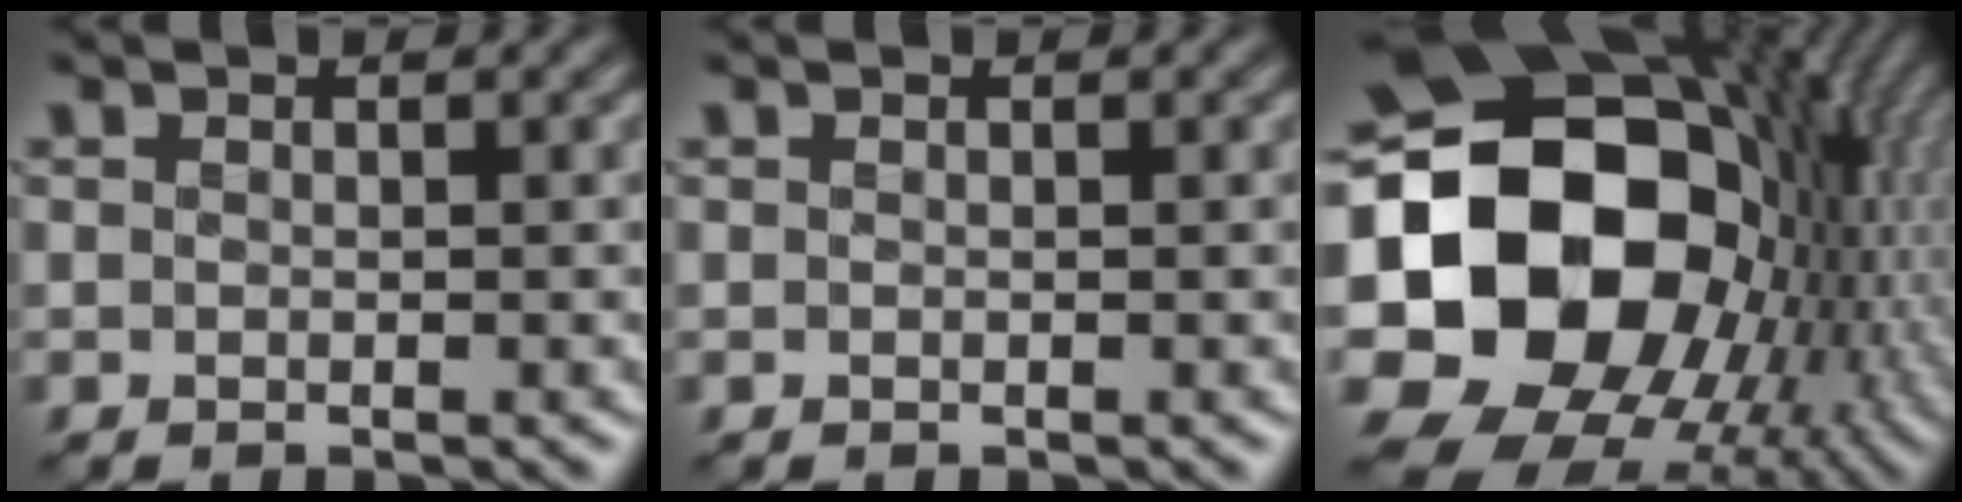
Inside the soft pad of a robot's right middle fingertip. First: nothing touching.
{"total": 0.0}
{"total": 21.6, "force": [-0.1, 16.8, 13.6], "torque": [-0.299, -0.019, 0.021]}